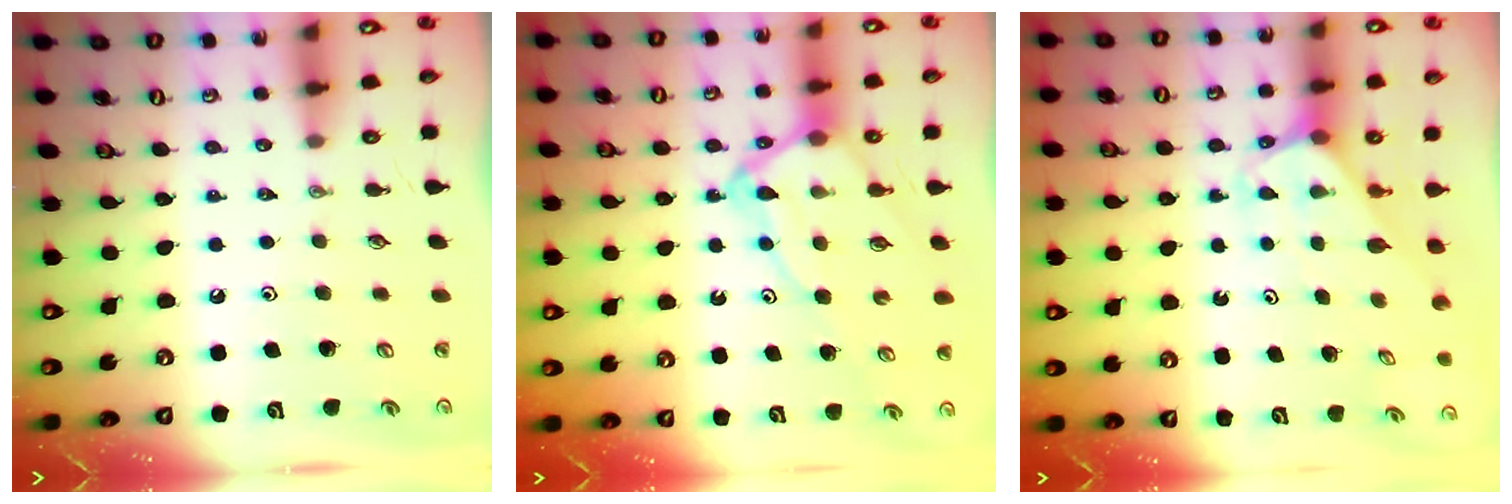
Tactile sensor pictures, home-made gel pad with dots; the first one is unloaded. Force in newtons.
{"total": 10.6, "press": 10.5, "slide": 1.2}
{"total": 2.4, "press": 2.4, "slide": 0.2}